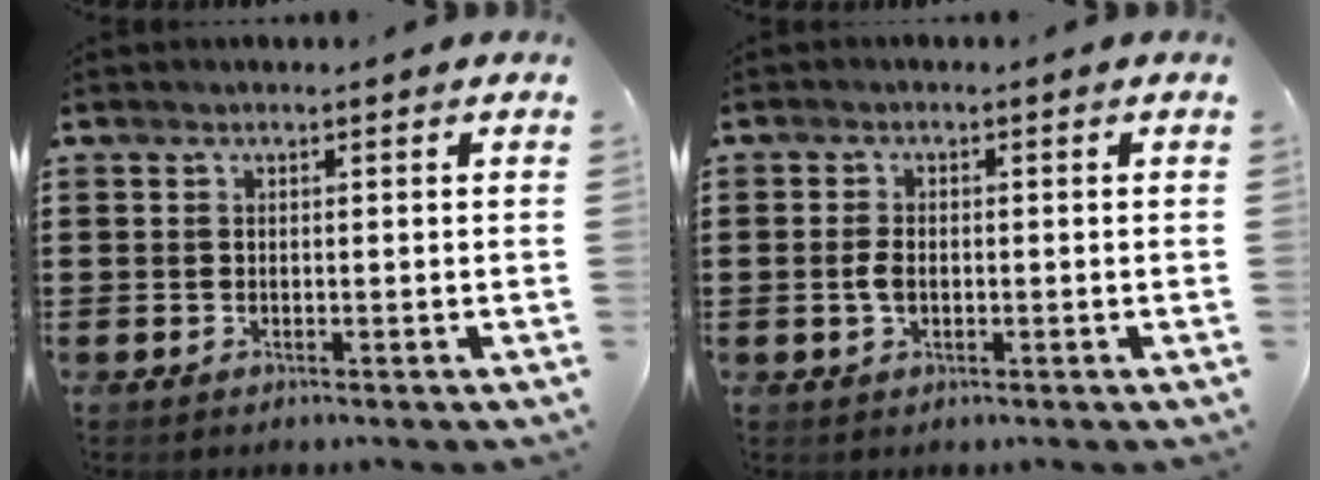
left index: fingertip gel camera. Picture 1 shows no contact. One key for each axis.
{"total": 2.5, "fx": -0.3, "fy": 1.4, "fz": 2.1, "tx": -0.056, "ty": -0.003, "tz": -0.009}